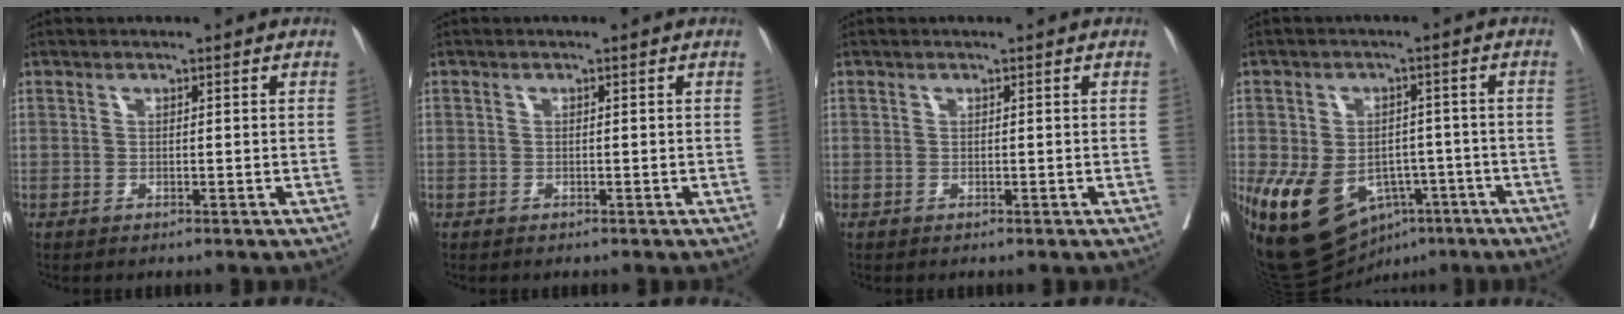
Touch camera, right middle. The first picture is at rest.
{"total": 0.8, "force": [-0.3, 0.8, -0.1], "torque": [0.004, 0.008, -0.006]}
{"total": 0.0}
{"total": 15.2, "force": [-6.8, 10.0, 9.2], "torque": [-0.180, 0.002, -0.089]}